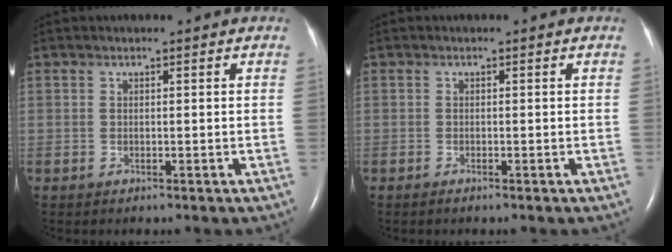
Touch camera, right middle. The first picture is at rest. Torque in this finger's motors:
{"motor_torque": [-0.02, -0.04, -0.02, 0.00]}